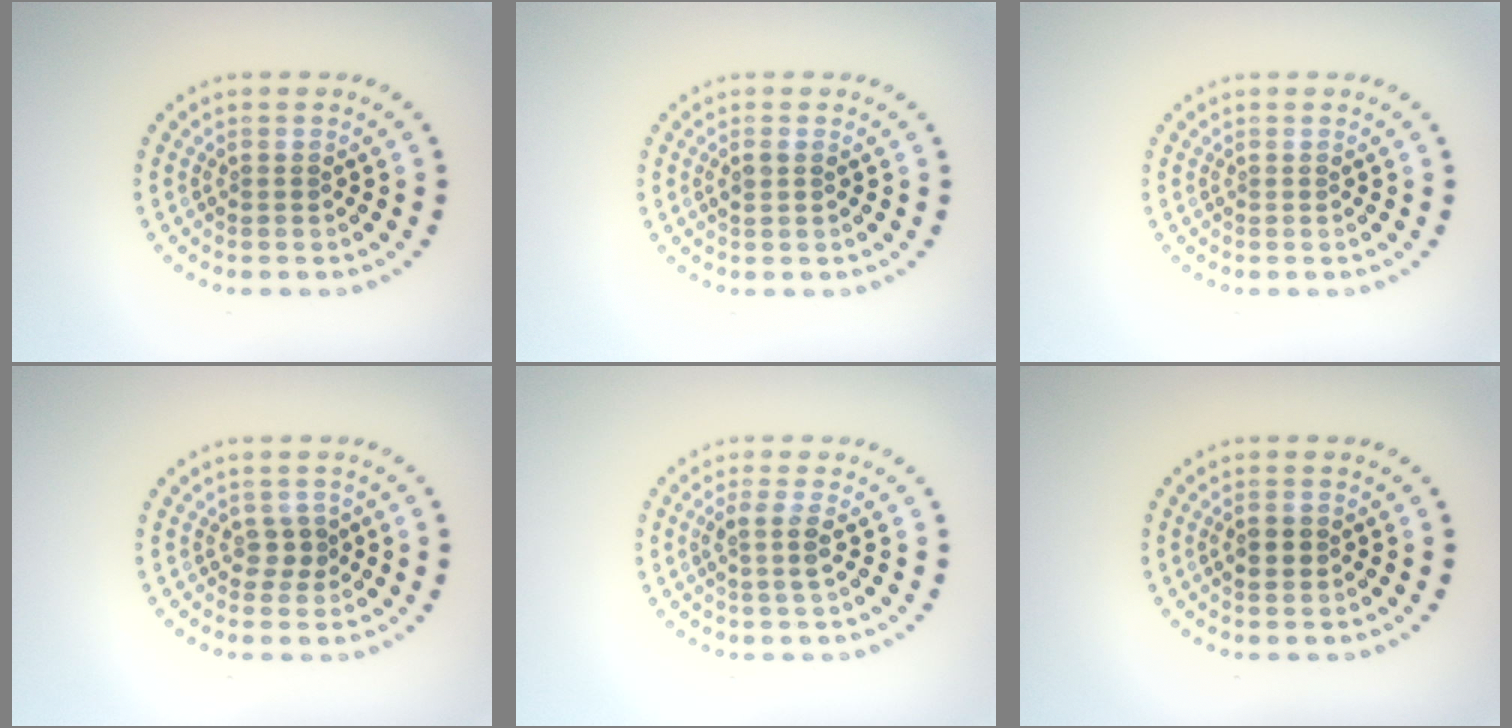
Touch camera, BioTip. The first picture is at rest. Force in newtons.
{"total": 0.9, "press": 0.9, "slide": 0.2}
{"total": 0.0}
{"total": 1.5, "press": 1.3, "slide": 0.6}
{"total": 1.9, "press": 1.5, "slide": 1.1}
{"total": 2.1, "press": 2.1, "slide": 0.2}